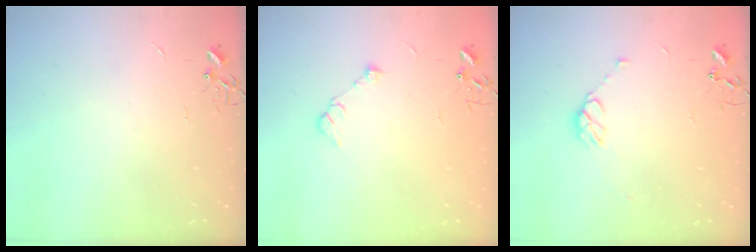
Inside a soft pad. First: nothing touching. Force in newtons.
{"total": 8.1, "press": 8.1, "slide": 0.9}
{"total": 7.5, "press": 7.4, "slide": 1.0}